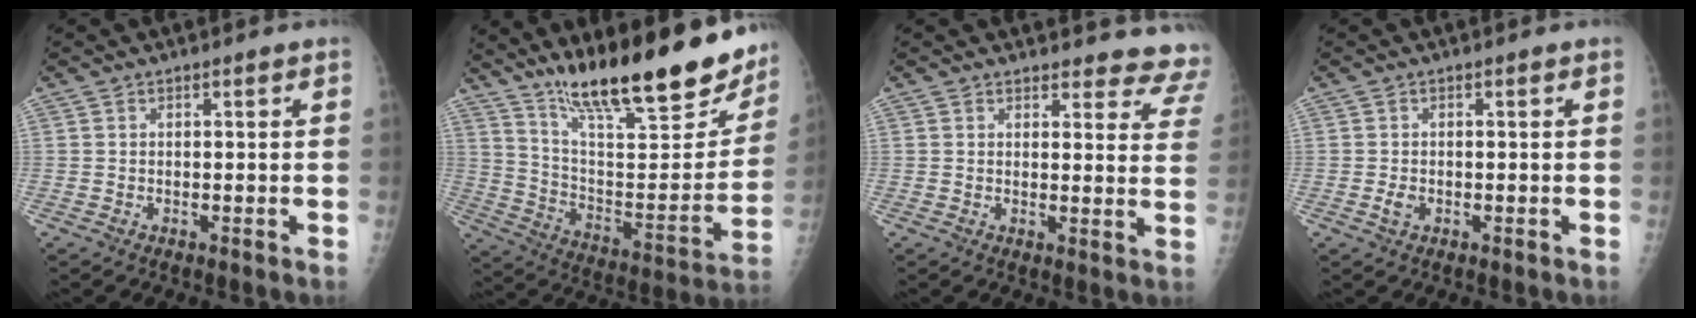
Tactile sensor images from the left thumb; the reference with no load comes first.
{"total": 28.3, "force": [20.5, 6.8, 18.3], "torque": [-0.250, -0.084, 0.317]}
{"total": 11.4, "force": [11.0, 3.0, 0.6], "torque": [0.047, -0.089, 0.085]}
{"total": 1.6, "force": [-0.4, 1.0, 1.1], "torque": [-0.019, 0.000, -0.007]}